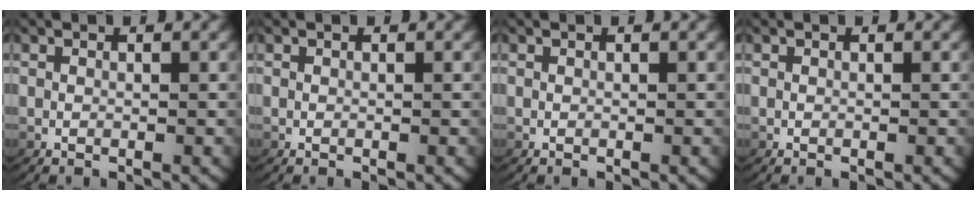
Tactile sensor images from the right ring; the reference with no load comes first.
{"total": 0.0}
{"total": 0.0}
{"total": 0.0}